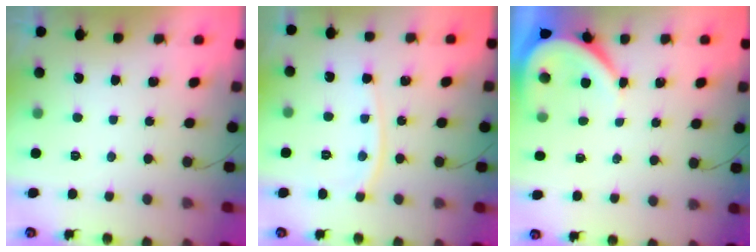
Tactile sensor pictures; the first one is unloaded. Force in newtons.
{"total": 7.8, "press": 7.7, "slide": 1.0}
{"total": 5.1, "press": 5.0, "slide": 0.6}